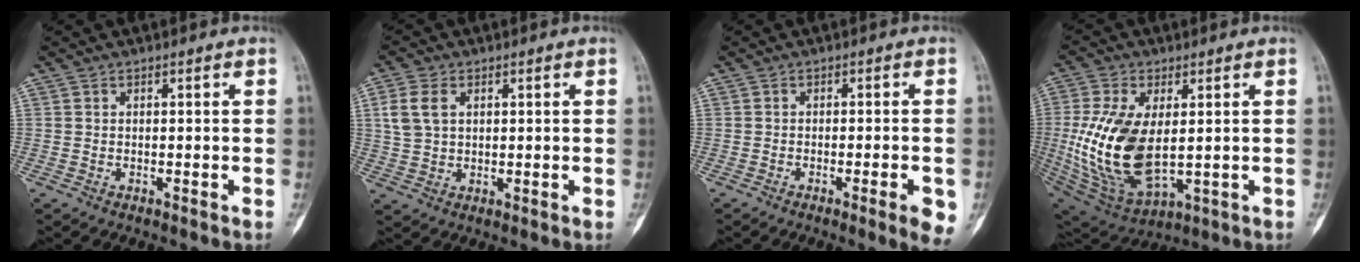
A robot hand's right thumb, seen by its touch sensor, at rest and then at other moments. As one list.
[{"total": 6.1, "force": [1.9, 4.2, 3.9], "torque": [-0.079, 0.002, 0.041]}, {"total": 5.7, "force": [-2.2, 0.8, 5.2], "torque": [-0.069, -0.004, -0.027]}, {"total": 18.6, "force": [0.5, 10.0, 15.7], "torque": [-0.321, -0.016, 0.030]}]